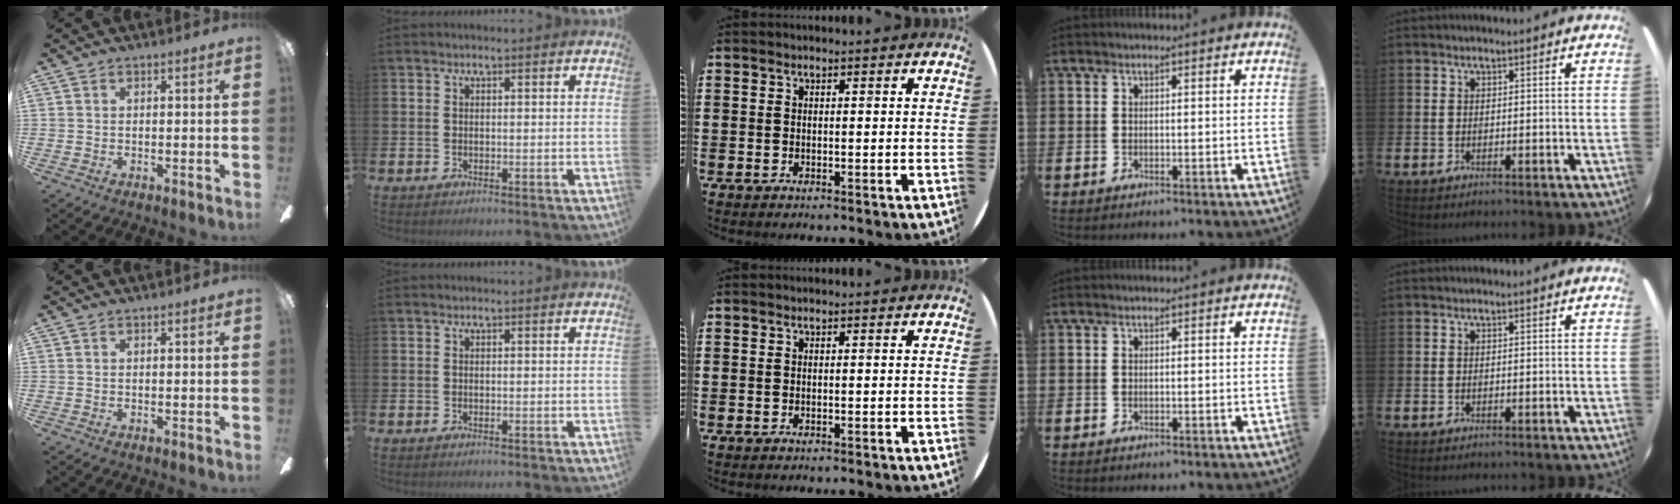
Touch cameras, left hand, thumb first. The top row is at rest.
{}